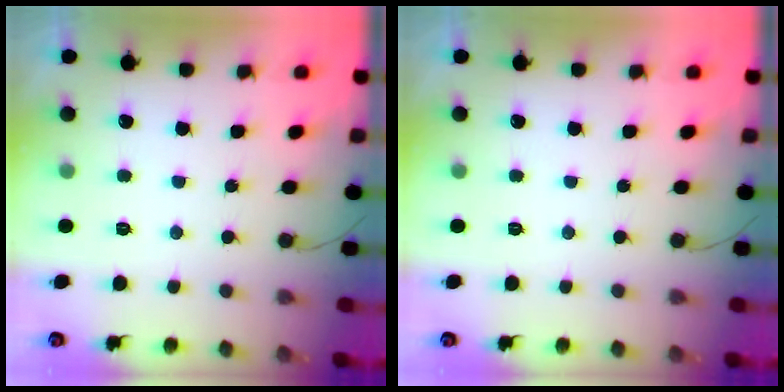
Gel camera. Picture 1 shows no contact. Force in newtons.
{"total": 0.0}